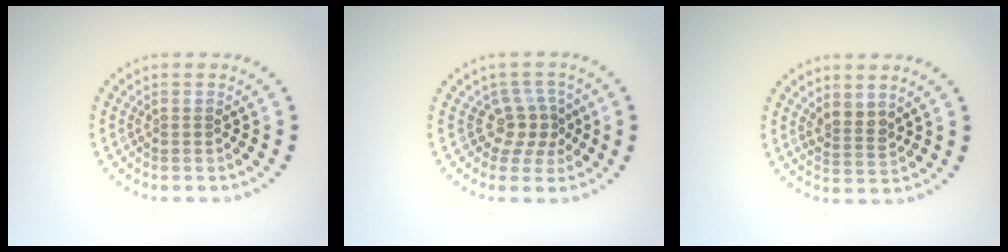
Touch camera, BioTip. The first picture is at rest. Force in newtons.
{"total": 2.9, "press": 2.0, "slide": 2.0}
{"total": 2.1, "press": 1.7, "slide": 1.2}